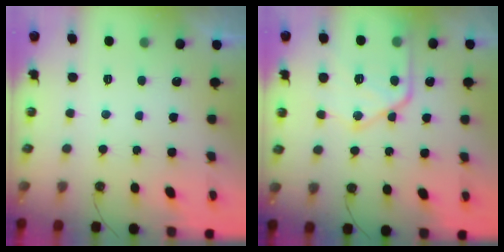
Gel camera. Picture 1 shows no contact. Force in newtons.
{"total": 17.4, "press": 17.3, "slide": 1.6}